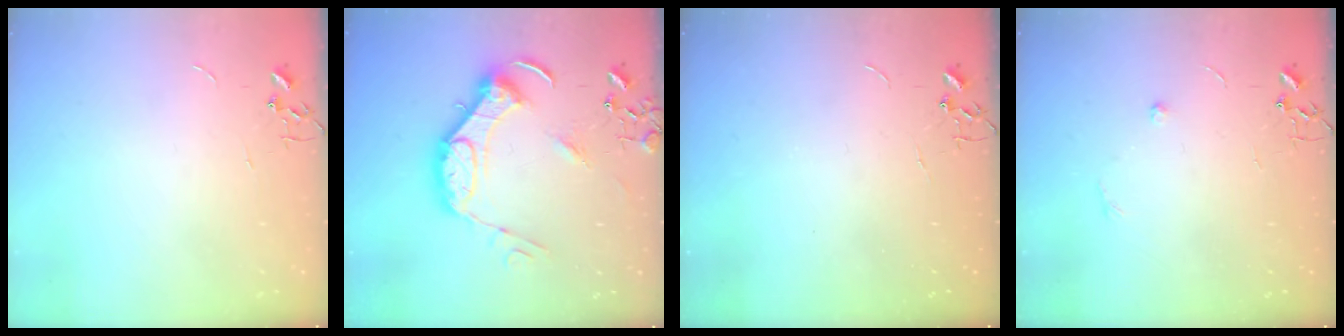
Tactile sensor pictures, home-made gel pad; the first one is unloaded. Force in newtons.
{"total": 18.1, "press": 18.0, "slide": 1.8}
{"total": 0.0}
{"total": 4.1, "press": 3.9, "slide": 1.2}